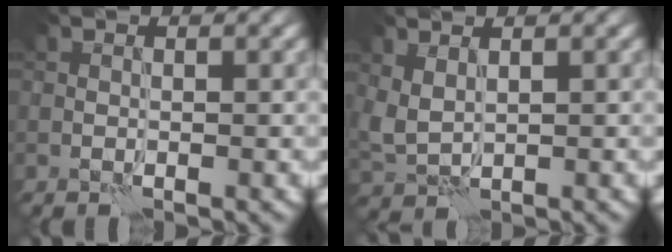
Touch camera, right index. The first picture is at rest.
{"total": 2.5, "force": [1.2, 1.4, 1.7], "torque": [-0.050, 0.002, 0.032]}